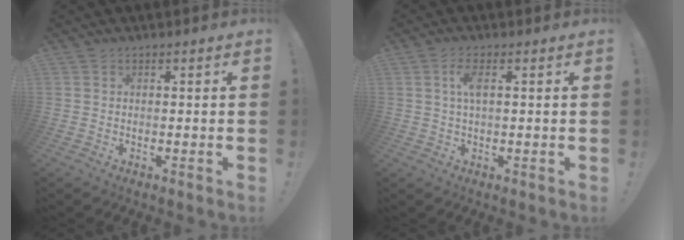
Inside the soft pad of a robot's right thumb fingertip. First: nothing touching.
{"total": 4.3, "force": [1.2, 1.3, 3.9], "torque": [-0.075, 0.003, 0.018]}